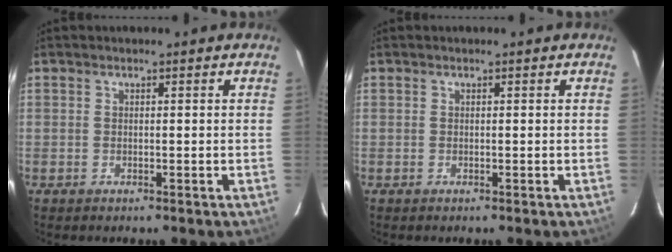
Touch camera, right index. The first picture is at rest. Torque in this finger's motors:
{"motor_torque": [-0.04, 0.03, 0.01, 0.01]}